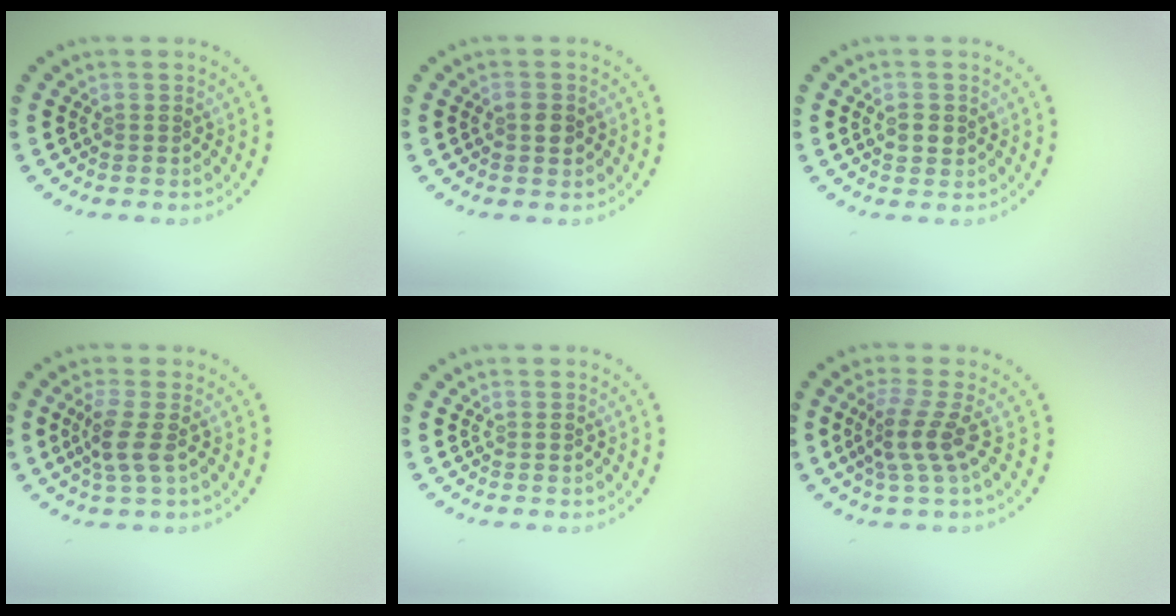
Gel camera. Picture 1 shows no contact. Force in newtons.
{"total": 1.1, "press": 1.1, "slide": 0.1}
{"total": 1.6, "press": 1.5, "slide": 0.4}
{"total": 2.4, "press": 2.0, "slide": 1.3}
{"total": 0.0}
{"total": 2.9, "press": 2.0, "slide": 2.1}